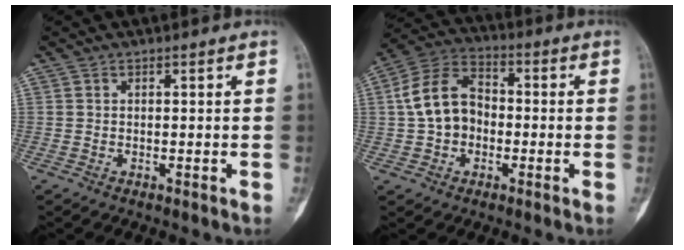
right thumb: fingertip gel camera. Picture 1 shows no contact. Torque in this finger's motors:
{"motor_torque": [-0.56, 0.85, 1.17, -0.09, 0.03]}